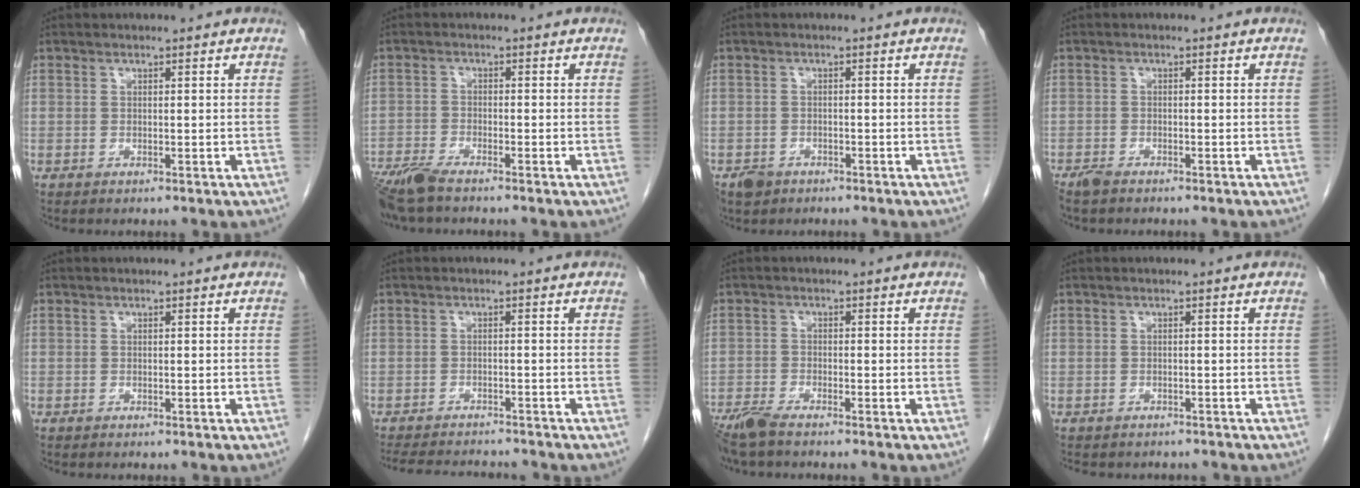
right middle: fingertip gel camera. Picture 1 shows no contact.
{"total": 5.9, "force": [-4.9, 0.8, 3.1], "torque": [-0.060, -0.017, -0.095]}
{"total": 2.6, "force": [-1.8, 1.9, 0.5], "torque": [-0.014, 0.004, -0.026]}
{"total": 2.8, "force": [-2.4, 0.8, 1.3], "torque": [-0.026, -0.006, -0.035]}
{"total": 0.0}
{"total": 10.3, "force": [-9.6, 1.9, 3.2], "torque": [-0.059, -0.002, -0.135]}
{"total": 4.4, "force": [-3.7, 0.5, 2.3], "torque": [-0.048, -0.013, -0.072]}
{"total": 5.9, "force": [-5.2, 2.6, 1.4], "torque": [-0.019, 0.001, -0.062]}